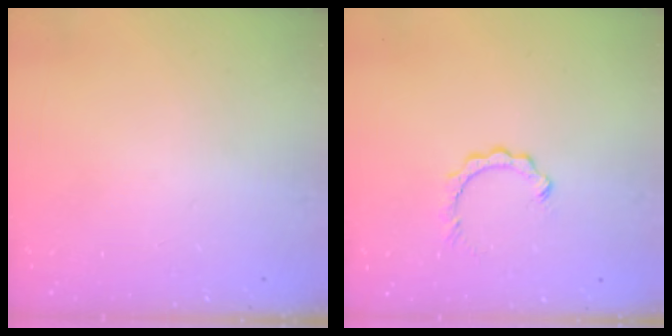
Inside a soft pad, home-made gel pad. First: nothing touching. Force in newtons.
{"total": 2.8, "press": 2.8, "slide": 0.2}